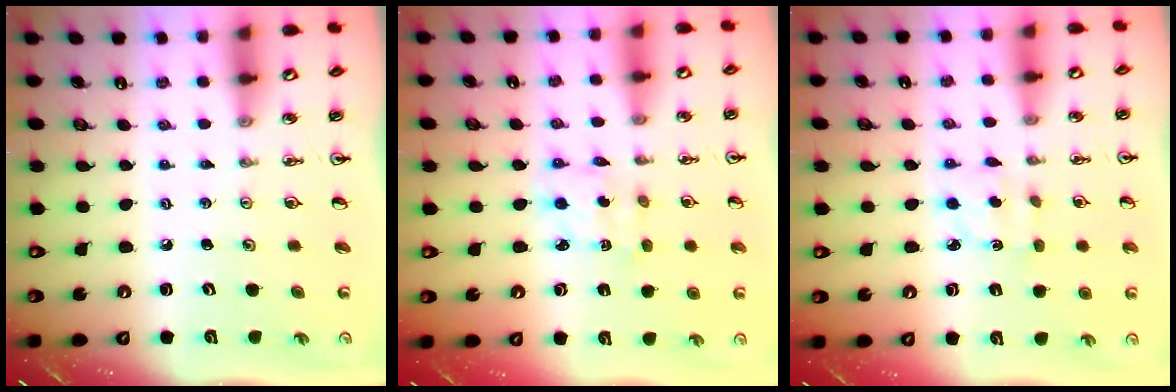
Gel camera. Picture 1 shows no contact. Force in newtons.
{"total": 2.1, "press": 2.0, "slide": 0.4}
{"total": 2.9, "press": 2.8, "slide": 0.7}